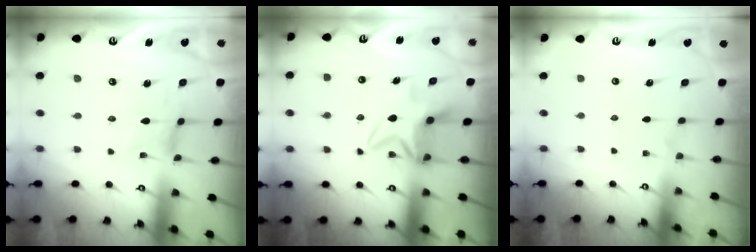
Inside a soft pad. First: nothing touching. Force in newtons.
{"total": 6.5, "press": 6.5, "slide": 1.0}
{"total": 0.0}